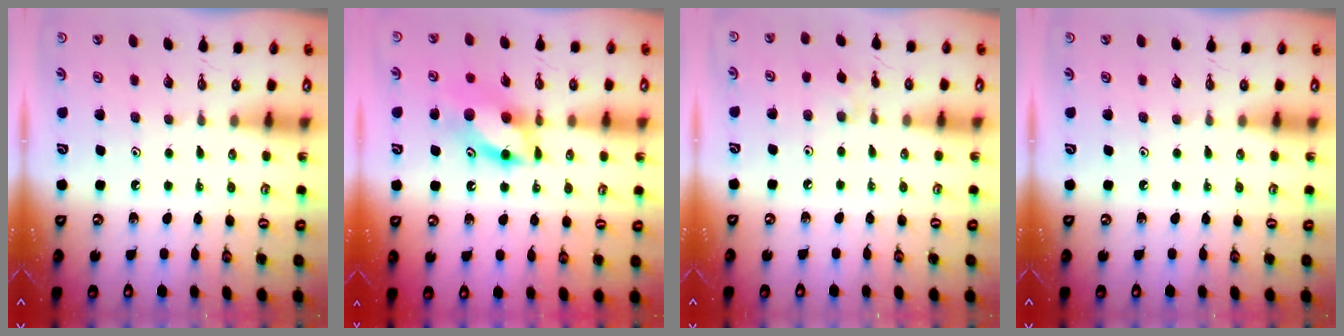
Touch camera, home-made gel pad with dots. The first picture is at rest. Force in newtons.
{"total": 11.7, "press": 11.6, "slide": 1.3}
{"total": 2.1, "press": 2.0, "slide": 0.4}
{"total": 0.0}